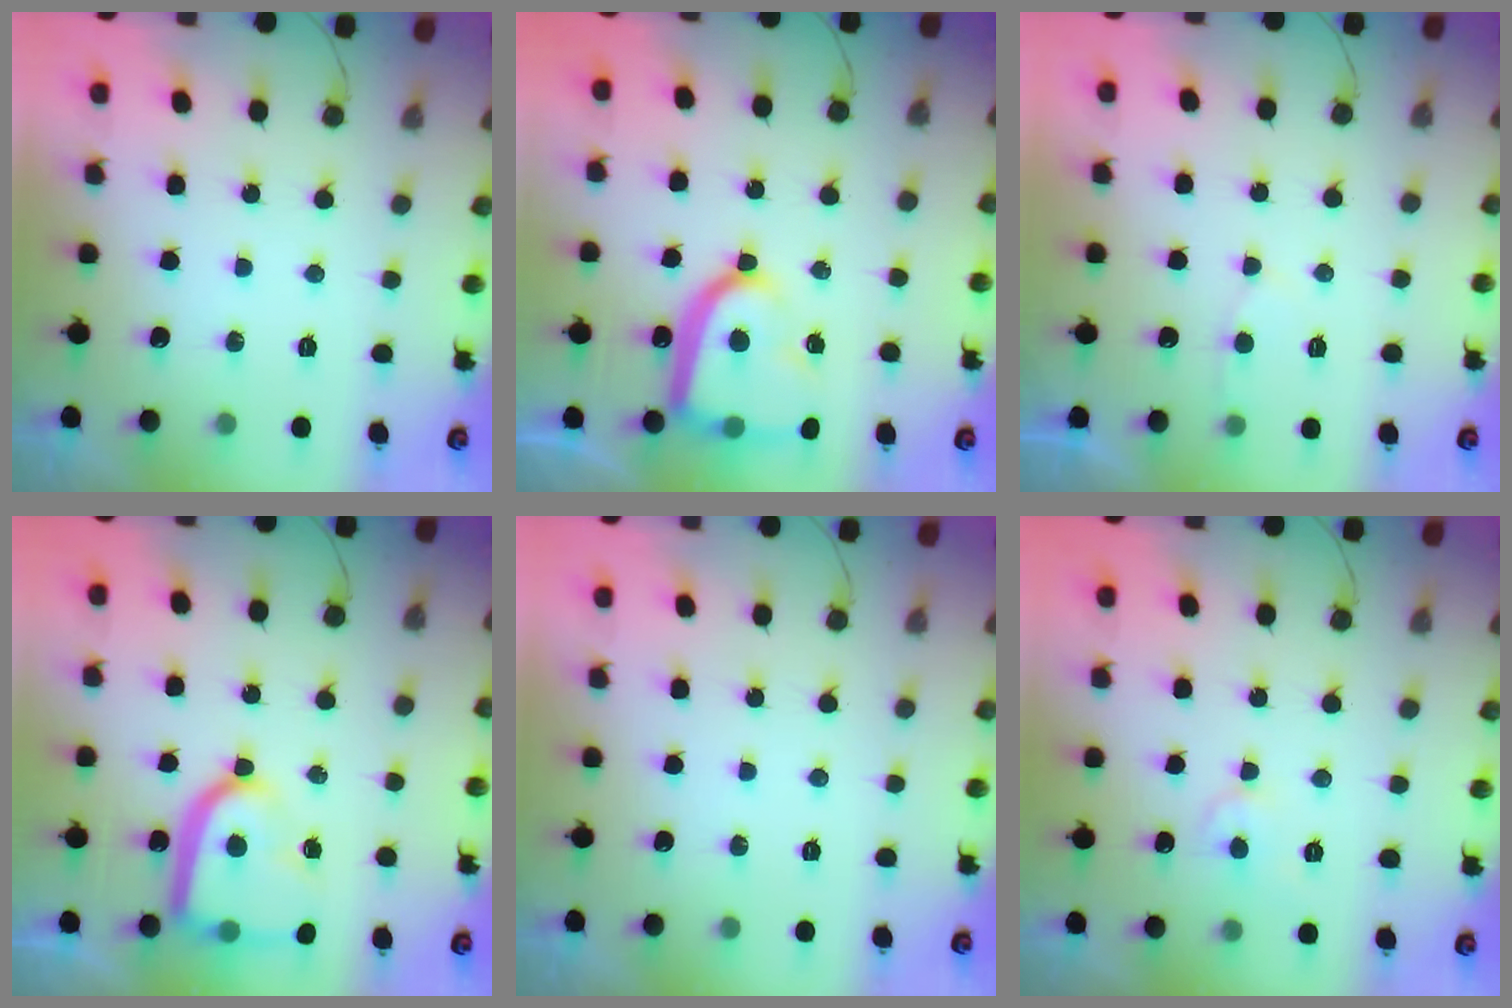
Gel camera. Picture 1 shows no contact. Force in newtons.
{"total": 16.9, "press": 16.8, "slide": 1.5}
{"total": 3.0, "press": 3.0, "slide": 0.4}
{"total": 16.8, "press": 16.7, "slide": 1.6}
{"total": 0.0}
{"total": 5.0, "press": 5.0, "slide": 0.2}